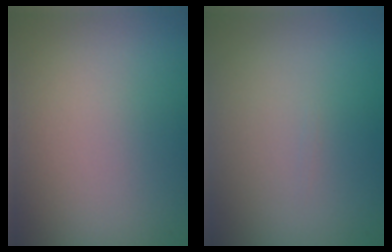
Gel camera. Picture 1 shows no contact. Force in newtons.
{"total": 0.0}